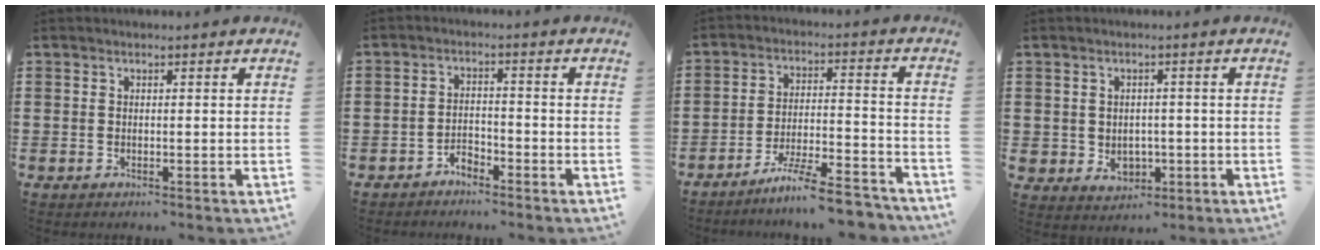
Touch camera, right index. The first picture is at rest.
{"total": 2.5, "force": [-2.3, 0.8, 0.5], "torque": [-0.017, 0.006, -0.049]}
{"total": 8.4, "force": [-7.3, 0.2, 4.0], "torque": [-0.071, 0.005, -0.140]}
{"total": 3.2, "force": [-0.2, 2.9, 1.2], "torque": [-0.027, 0.003, -0.007]}